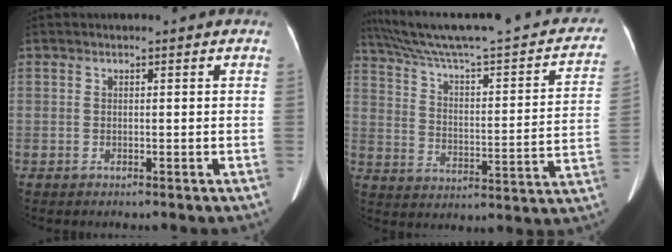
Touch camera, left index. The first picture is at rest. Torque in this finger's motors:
{"motor_torque": [-0.86, -1.18, -0.06, 0.05]}